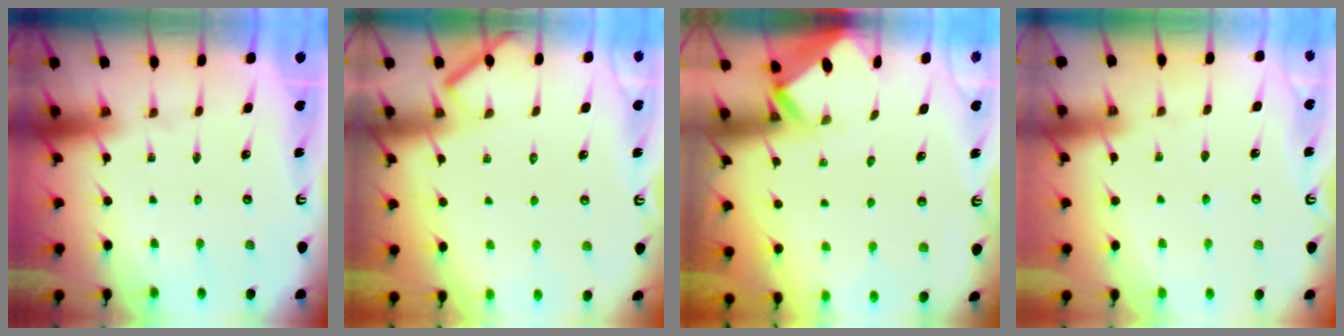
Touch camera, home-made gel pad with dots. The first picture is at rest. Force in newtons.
{"total": 4.1, "press": 4.1, "slide": 0.5}
{"total": 3.3, "press": 3.3, "slide": 0.2}
{"total": 2.5, "press": 2.4, "slide": 0.5}